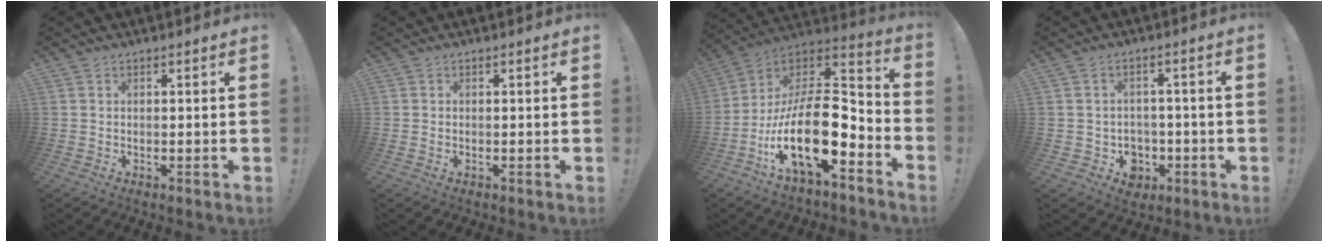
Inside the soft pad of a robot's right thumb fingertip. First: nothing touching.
{"total": 0.0}
{"total": 21.4, "force": [-6.5, 8.9, 18.3], "torque": [-0.346, 0.027, -0.103]}
{"total": 5.7, "force": [-1.2, 5.4, 1.6], "torque": [-0.026, 0.007, -0.012]}